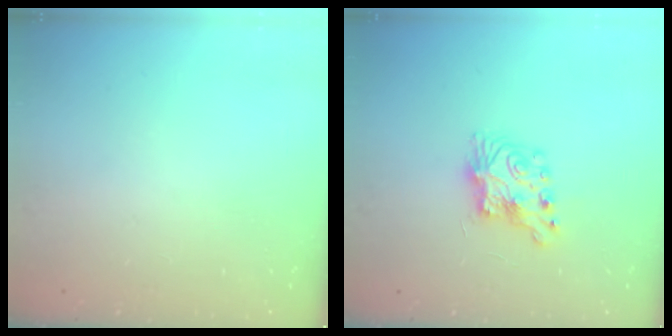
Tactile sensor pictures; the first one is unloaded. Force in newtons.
{"total": 7.3, "press": 7.3, "slide": 0.1}